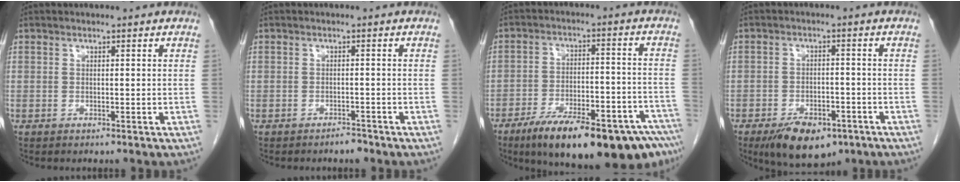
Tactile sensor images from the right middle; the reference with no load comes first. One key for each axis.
{"total": 1.4, "fx": -1.3, "fy": 0.3, "fz": 0.6, "tx": -0.012, "ty": -0.002, "tz": -0.016}
{"total": 23.1, "fx": -16.4, "fy": 4.8, "fz": 15.6, "tx": -0.172, "ty": 0.003, "tz": -0.237}
{"total": 9.7, "fx": -6.4, "fy": 4.4, "fz": 5.9, "tx": -0.093, "ty": -0.007, "tz": -0.095}